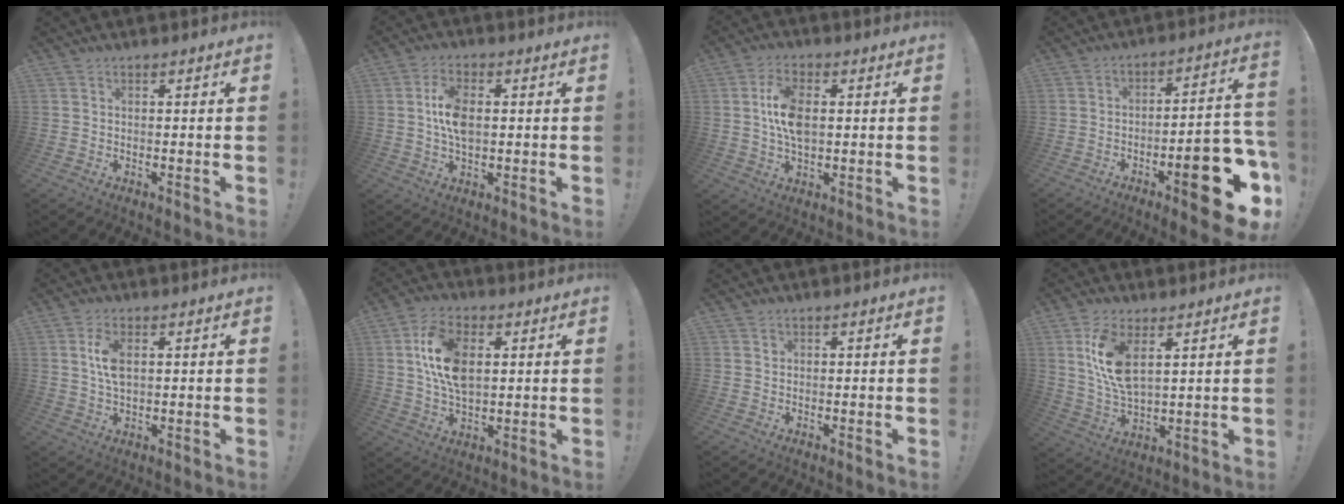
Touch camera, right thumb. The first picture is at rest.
{"total": 6.7, "force": [0.4, 3.6, 5.6], "torque": [-0.095, 0.004, 0.006]}
{"total": 9.3, "force": [0.9, 5.2, 7.7], "torque": [-0.130, 0.001, 0.015]}
{"total": 18.1, "force": [-8.2, 5.0, 15.3], "torque": [-0.188, 0.045, -0.116]}
{"total": 5.9, "force": [1.3, 3.0, 4.9], "torque": [-0.084, -0.005, 0.017]}
{"total": 13.6, "force": [3.1, 8.0, 10.6], "torque": [-0.202, -0.001, 0.056]}
{"total": 0.6, "force": [0.3, 0.5, 0.0], "torque": [0.004, -0.001, 0.005]}
{"total": 11.4, "force": [5.0, 5.0, 9.0], "torque": [-0.176, -0.026, 0.088]}